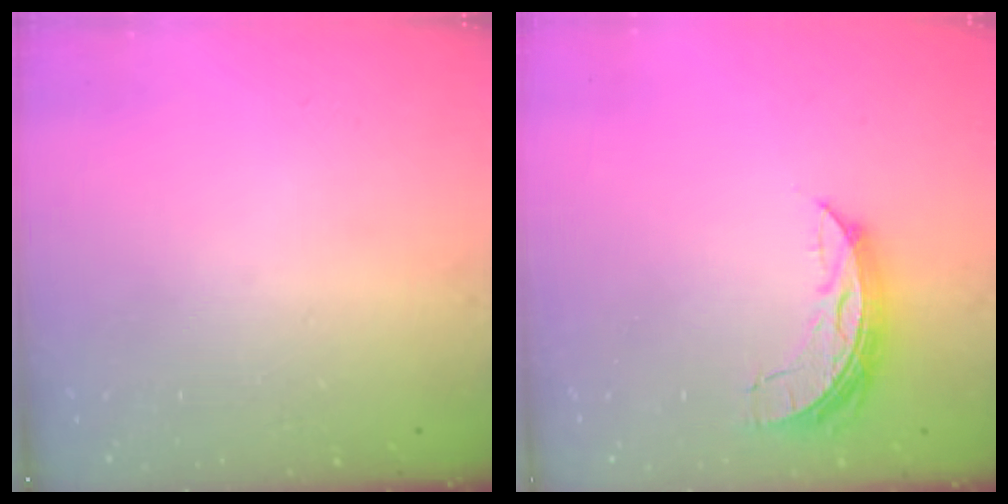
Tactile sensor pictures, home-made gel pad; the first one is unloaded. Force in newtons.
{"total": 7.6, "press": 7.5, "slide": 1.1}